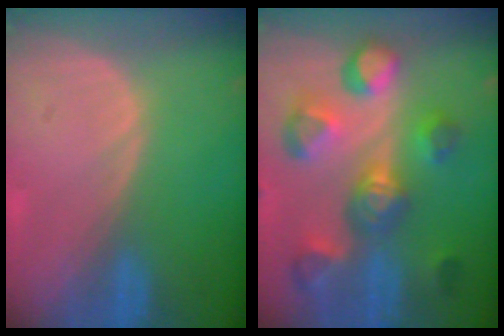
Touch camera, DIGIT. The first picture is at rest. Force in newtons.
{"total": 11.0, "press": 9.9, "slide": 4.7}